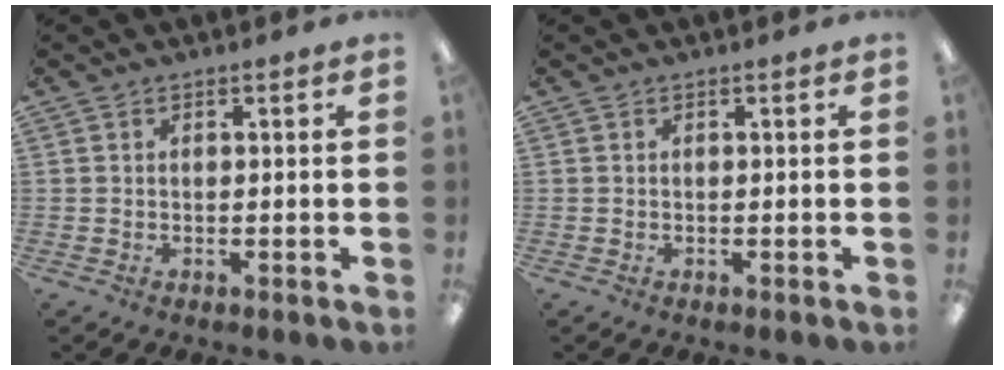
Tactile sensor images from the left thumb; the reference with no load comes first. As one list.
[{"total": 0.0}]